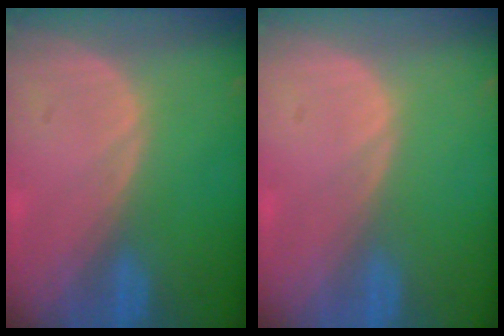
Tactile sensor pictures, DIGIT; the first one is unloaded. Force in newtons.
{"total": 0.0}